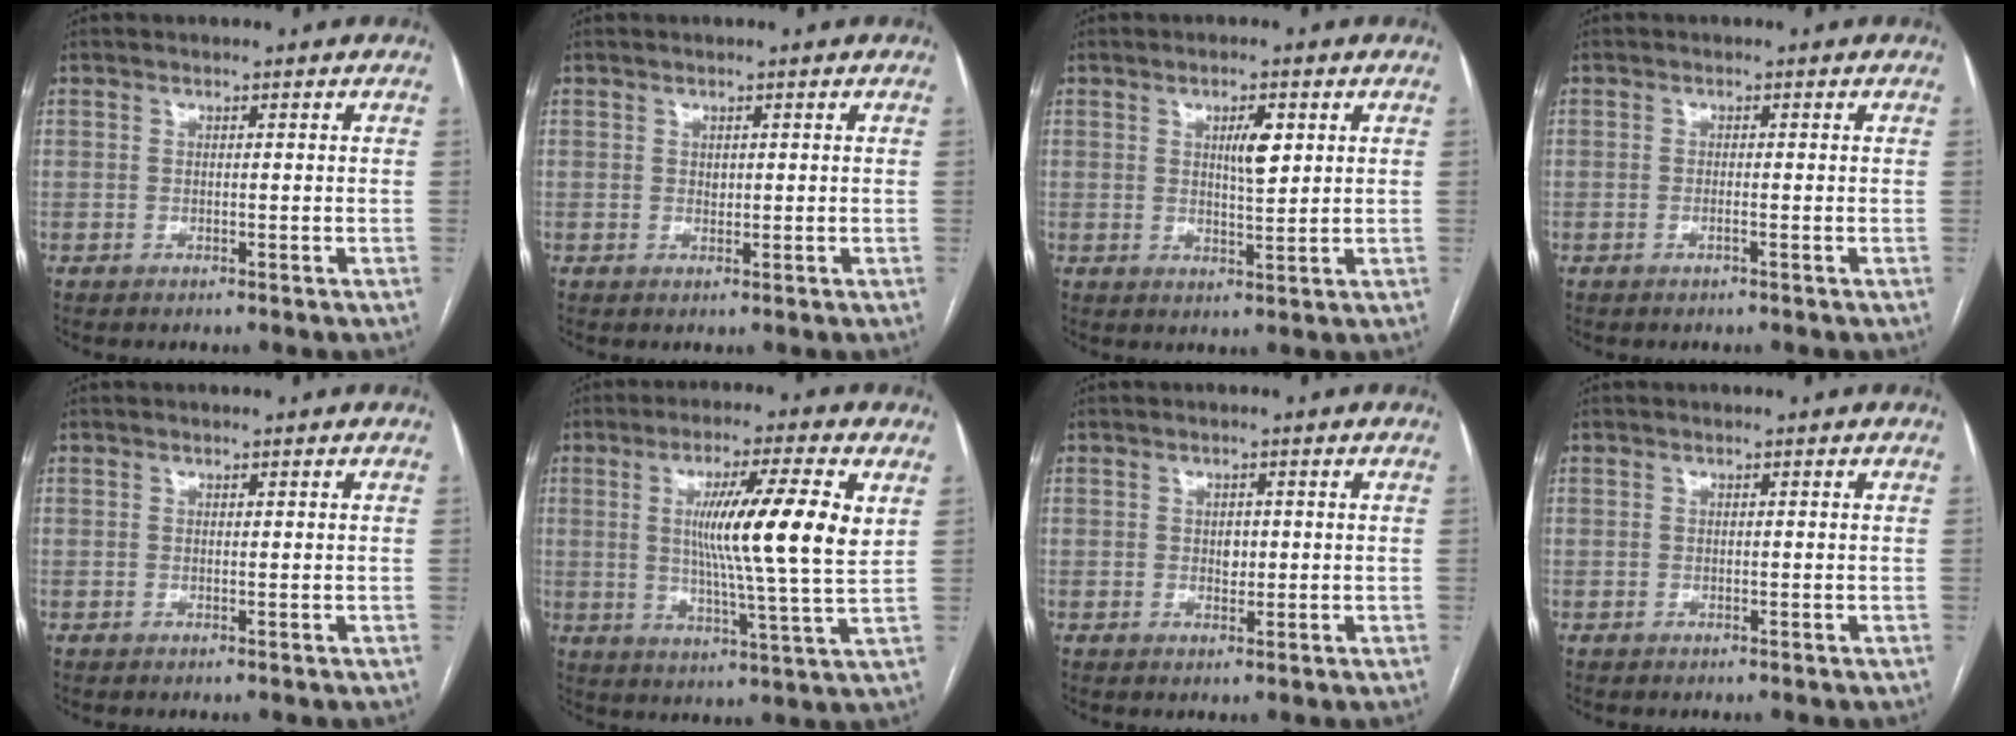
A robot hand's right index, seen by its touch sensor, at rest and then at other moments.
{"total": 0.7, "force": [0.2, 0.5, 0.4], "torque": [-0.005, -0.001, 0.005]}
{"total": 4.1, "force": [1.4, 0.9, 3.7], "torque": [-0.062, 0.000, 0.024]}
{"total": 0.8, "force": [-0.4, 0.0, 0.7], "torque": [-0.015, 0.000, -0.006]}
{"total": 0.0}
{"total": 14.1, "force": [3.4, -0.5, 13.7], "torque": [-0.227, -0.005, 0.049]}
{"total": 1.5, "force": [0.1, 1.0, 1.1], "torque": [-0.015, 0.000, 0.003]}
{"total": 0.0}